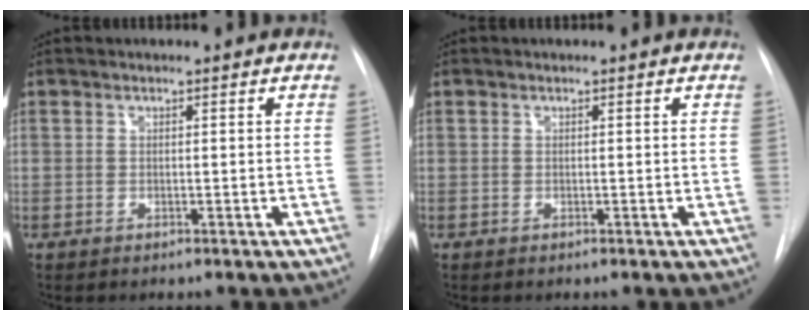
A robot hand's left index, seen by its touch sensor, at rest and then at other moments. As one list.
[{"total": 0.0}]